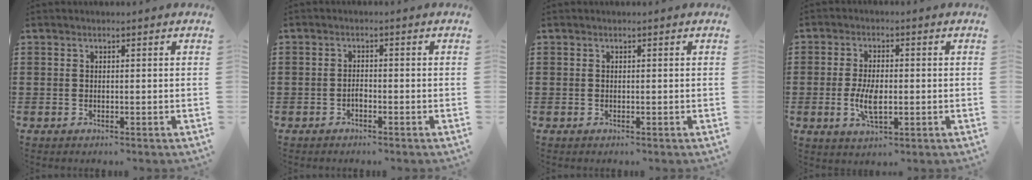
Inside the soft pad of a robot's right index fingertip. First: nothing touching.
{"total": 1.2, "force": [-0.8, 0.6, 0.7], "torque": [-0.016, -0.003, -0.014]}
{"total": 0.0}
{"total": 5.7, "force": [-0.9, 2.5, 5.0], "torque": [-0.108, -0.005, -0.020]}